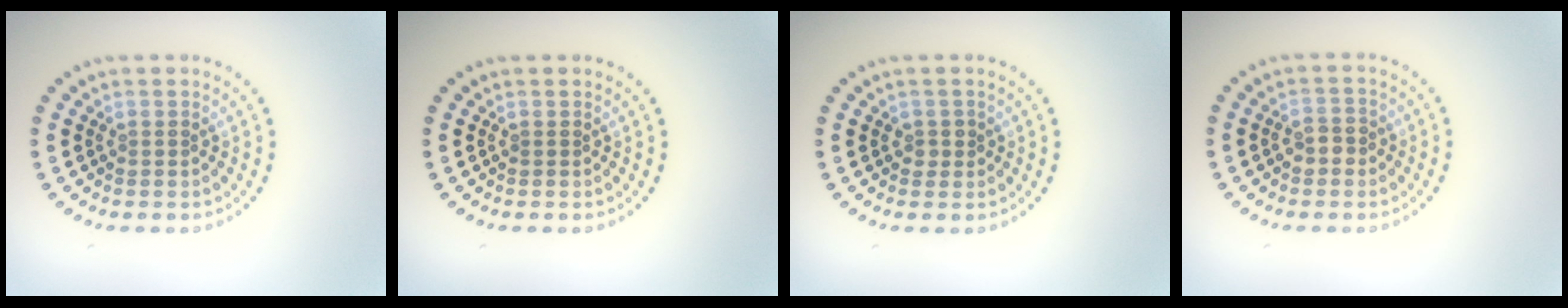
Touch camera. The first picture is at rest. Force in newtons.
{"total": 0.0}
{"total": 0.8, "press": 0.8, "slide": 0.2}
{"total": 1.6, "press": 1.6, "slide": 0.4}